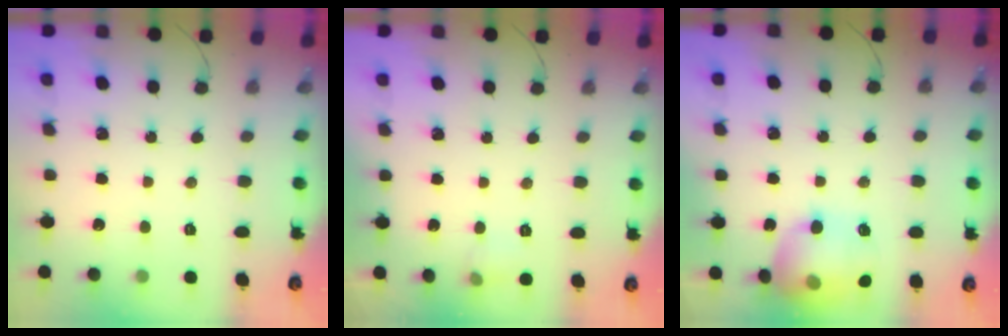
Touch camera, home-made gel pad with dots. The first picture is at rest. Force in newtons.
{"total": 5.1, "press": 4.8, "slide": 1.6}
{"total": 16.5, "press": 16.5, "slide": 1.3}